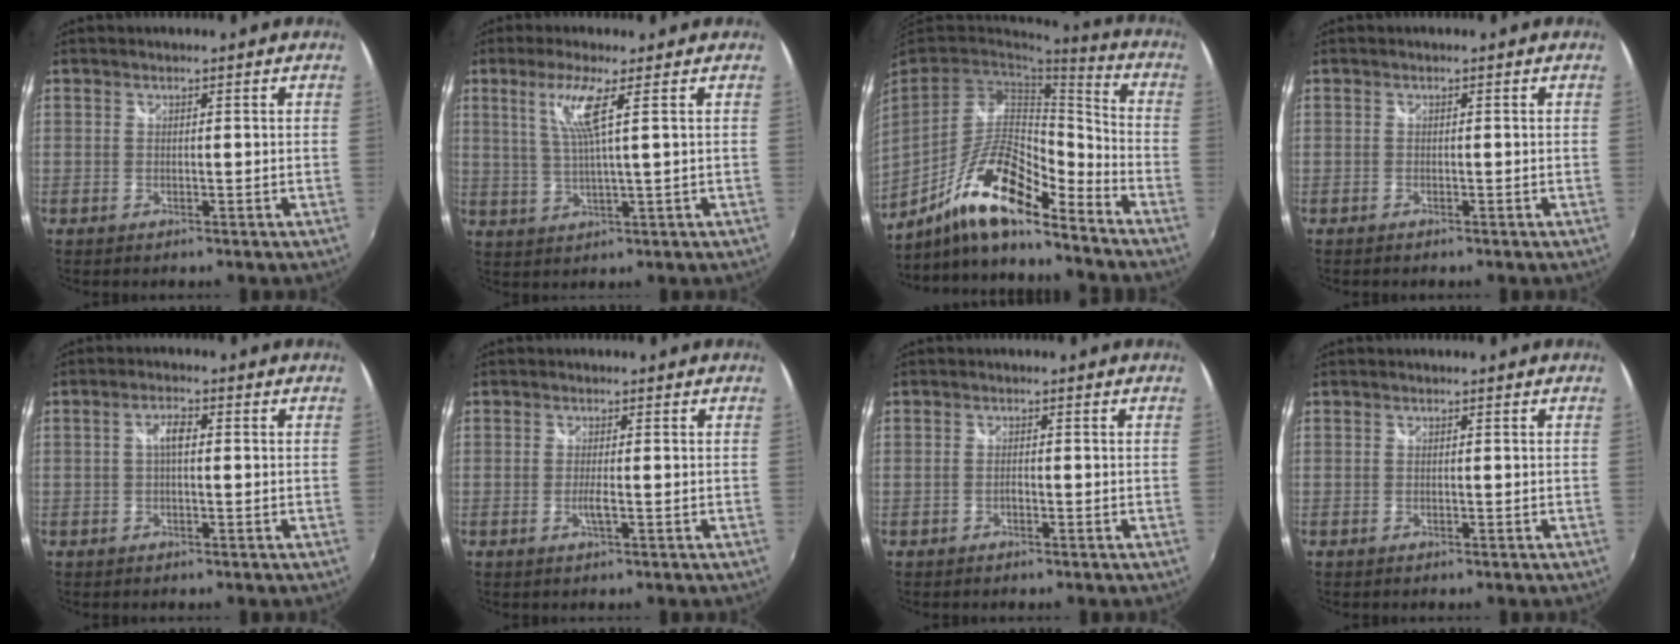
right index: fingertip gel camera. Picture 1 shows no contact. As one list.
[{"total": 6.1, "force": [2.4, -0.6, 5.6], "torque": [-0.109, -0.004, 0.053]}, {"total": 16.4, "force": [-11.0, 4.0, 11.5], "torque": [-0.225, -0.011, -0.209]}, {"total": 0.6, "force": [-0.5, 0.2, 0.2], "torque": [-0.004, -0.003, -0.011]}, {"total": 2.7, "force": [0.1, 1.0, 2.5], "torque": [-0.047, 0.008, 0.000]}, {"total": 1.7, "force": [-0.4, 0.0, 1.7], "torque": [-0.032, -0.005, -0.009]}, {"total": 0.8, "force": [-0.5, 0.5, 0.5], "torque": [-0.010, 0.001, -0.009]}, {"total": 0.0}]